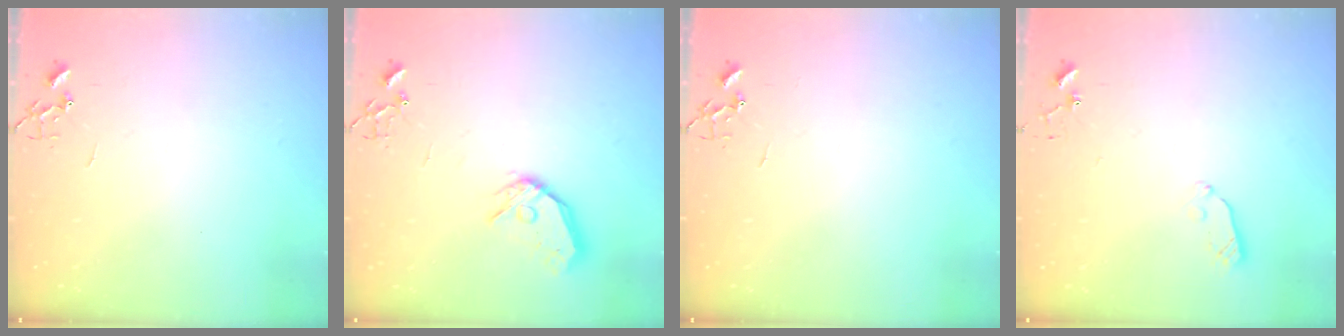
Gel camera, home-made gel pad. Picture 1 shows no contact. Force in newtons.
{"total": 12.0, "press": 11.9, "slide": 1.6}
{"total": 0.0}
{"total": 4.3, "press": 4.2, "slide": 0.7}